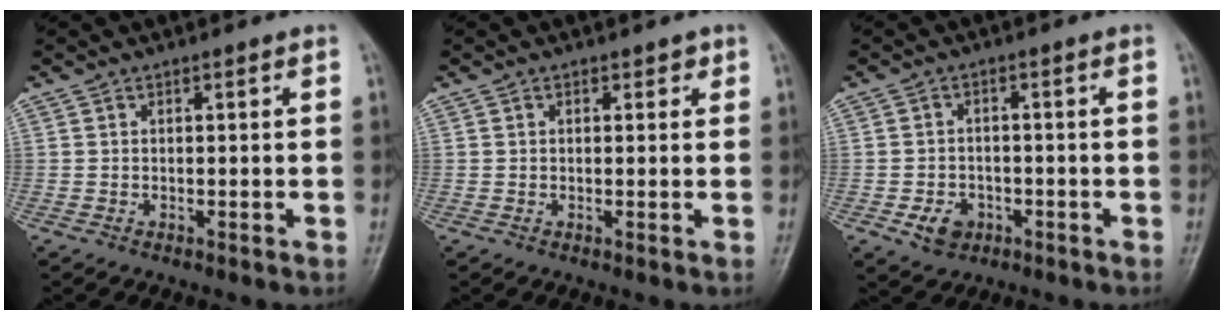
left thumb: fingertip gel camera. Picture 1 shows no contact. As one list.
[{"total": 1.4, "force": [0.7, 1.0, 0.7], "torque": [0.006, -0.001, 0.006]}, {"total": 4.8, "force": [-2.0, 3.7, 2.2], "torque": [-0.024, 0.011, -0.027]}]